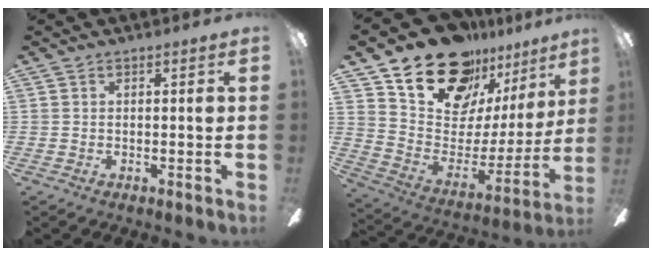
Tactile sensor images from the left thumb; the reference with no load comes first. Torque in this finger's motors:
{"motor_torque": [1.54, 0.57, 1.36, -1.41, 0.28]}